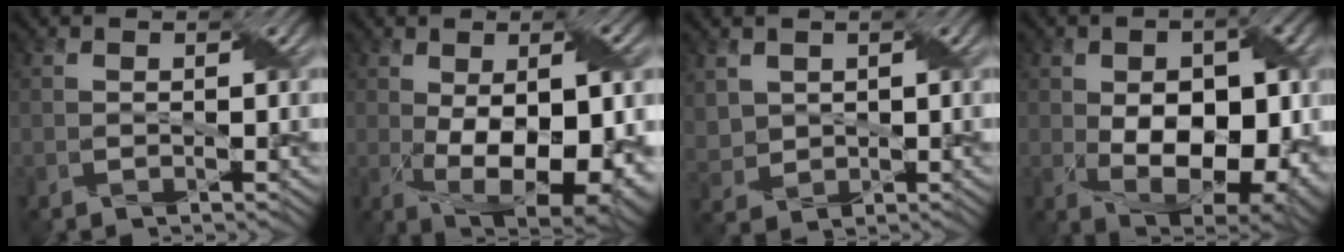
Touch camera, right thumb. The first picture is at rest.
{"total": 14.2, "force": [-1.9, 7.1, 12.2], "torque": [-0.195, -0.022, -0.015]}
{"total": 3.2, "force": [1.6, 2.5, 1.1], "torque": [-0.045, -0.003, 0.037]}
{"total": 14.8, "force": [-1.3, 9.0, 11.7], "torque": [-0.164, -0.017, 0.001]}